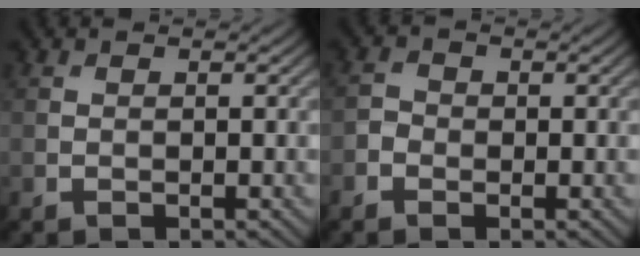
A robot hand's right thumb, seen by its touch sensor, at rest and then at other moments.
{"total": 1.6, "force": [-0.8, 1.3, 0.5], "torque": [-0.008, 0.002, -0.023]}